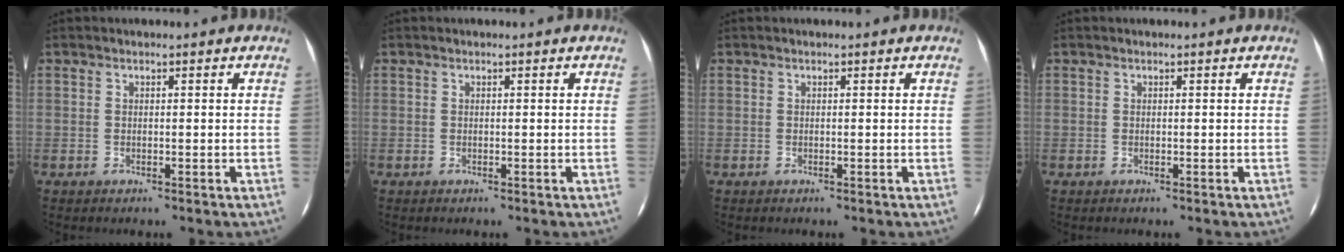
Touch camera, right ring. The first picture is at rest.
{"total": 0.0}
{"total": 0.0}
{"total": 0.0}